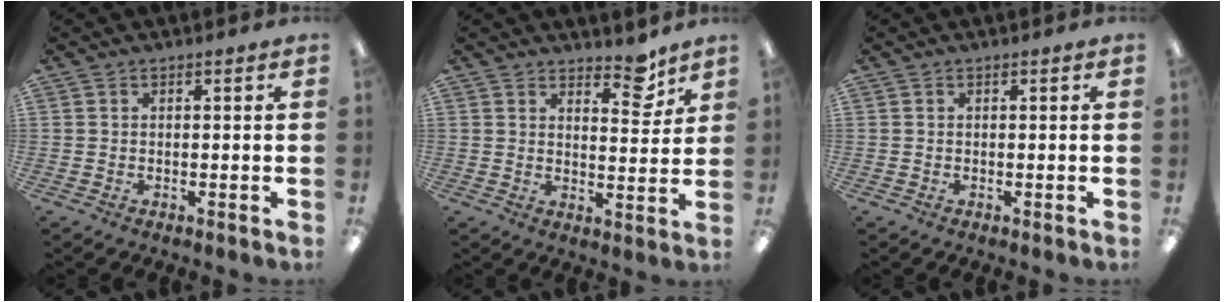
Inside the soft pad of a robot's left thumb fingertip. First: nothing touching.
{"total": 7.2, "force": [5.6, 2.8, 3.5], "torque": [-0.020, -0.044, 0.090]}
{"total": 0.0}